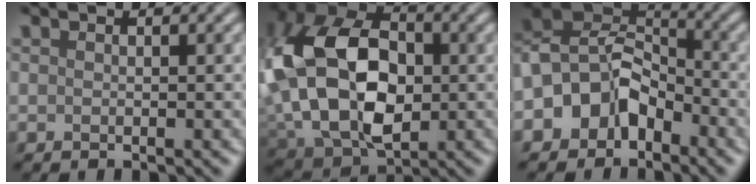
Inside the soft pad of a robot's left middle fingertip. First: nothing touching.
{"total": 16.6, "force": [1.0, 11.3, 12.2], "torque": [-0.240, 0.009, 0.012]}
{"total": 6.6, "force": [-2.6, 4.8, 3.7], "torque": [-0.049, 0.021, -0.067]}